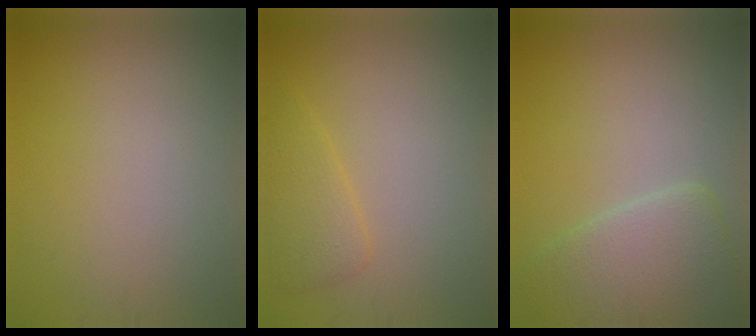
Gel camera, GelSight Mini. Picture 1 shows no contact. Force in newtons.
{"total": 2.4, "press": 2.4, "slide": 0.2}
{"total": 4.6, "press": 4.6, "slide": 0.5}